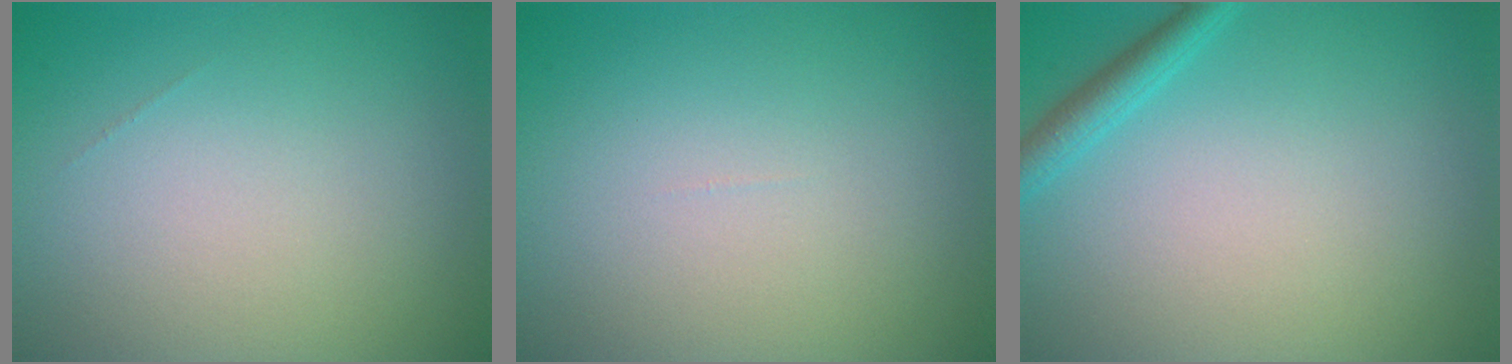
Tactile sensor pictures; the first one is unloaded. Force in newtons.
{"total": 0.0}
{"total": 2.0, "press": 2.0, "slide": 0.2}